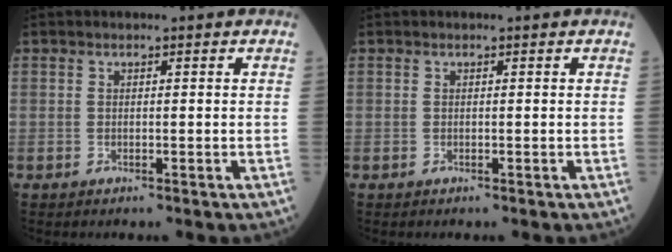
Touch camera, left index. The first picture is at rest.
{"total": 0.0}